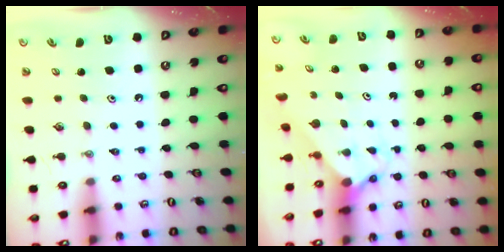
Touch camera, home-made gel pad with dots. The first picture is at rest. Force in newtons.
{"total": 1.7, "press": 1.7, "slide": 0.1}